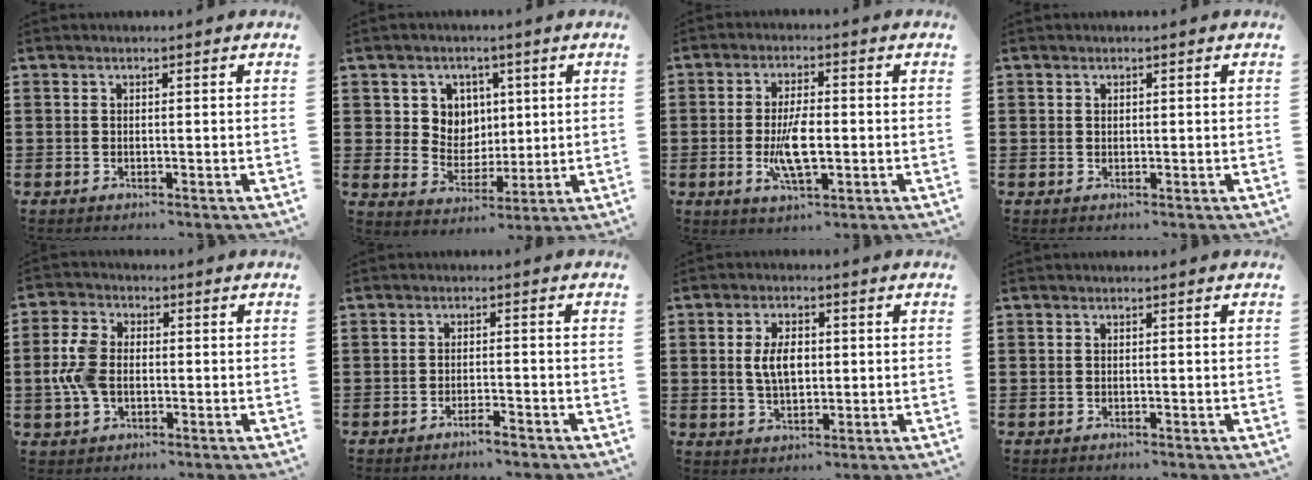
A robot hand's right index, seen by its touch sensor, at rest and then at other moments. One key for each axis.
{"total": 6.0, "fx": 2.3, "fy": 5.4, "fz": 1.0, "tx": -0.043, "ty": 0.008, "tz": 0.040}
{"total": 7.2, "fx": -1.1, "fy": 2.6, "fz": 6.6, "tx": -0.140, "ty": -0.007, "tz": -0.025}
{"total": 0.6, "fx": 0.3, "fy": 0.5, "fz": 0.1, "tx": -0.003, "ty": 0.004, "tz": 0.005}
{"total": 6.5, "fx": -0.8, "fy": 4.4, "fz": 4.7, "tx": -0.122, "ty": -0.001, "tz": -0.021}
{"total": 2.1, "fx": -1.9, "fy": 0.2, "fz": 1.0, "tx": -0.018, "ty": 0.002, "tz": -0.036}
{"total": 5.2, "fx": 0.4, "fy": 2.9, "fz": 4.3, "tx": -0.088, "ty": 0.005, "tz": 0.001}
{"total": 0.0}